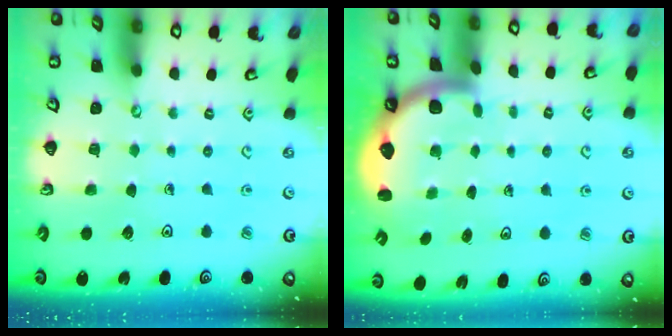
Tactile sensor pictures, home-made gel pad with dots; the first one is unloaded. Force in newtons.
{"total": 2.2, "press": 2.2, "slide": 0.3}